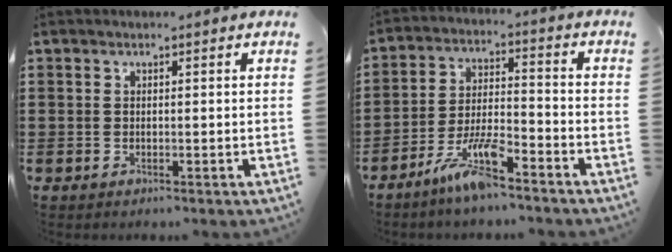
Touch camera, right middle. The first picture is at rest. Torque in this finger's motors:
{"motor_torque": [2.14, 0.00, 0.58, 0.21]}